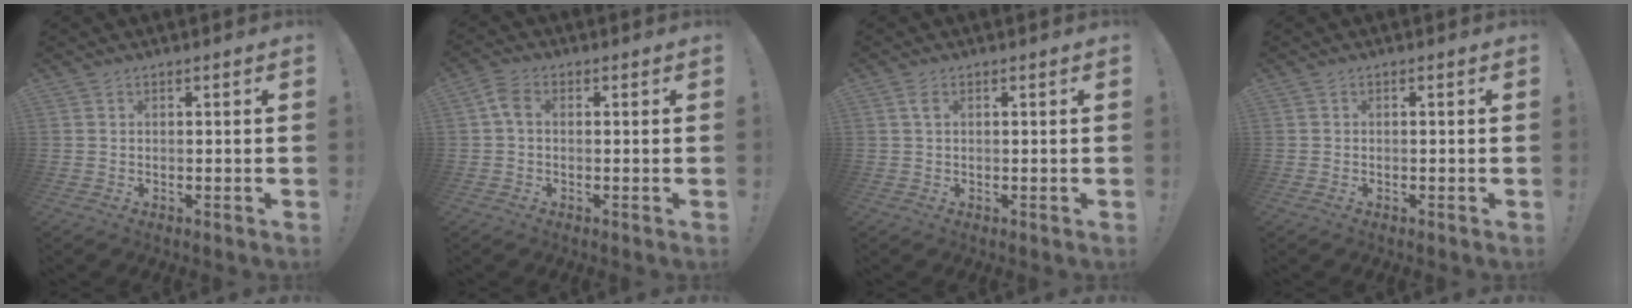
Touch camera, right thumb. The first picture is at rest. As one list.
[{"total": 4.2, "force": [0.4, 2.7, 3.2], "torque": [-0.063, 0.006, 0.007]}, {"total": 2.1, "force": [0.7, 1.0, 1.7], "torque": [-0.028, 0.000, 0.010]}, {"total": 0.0}]